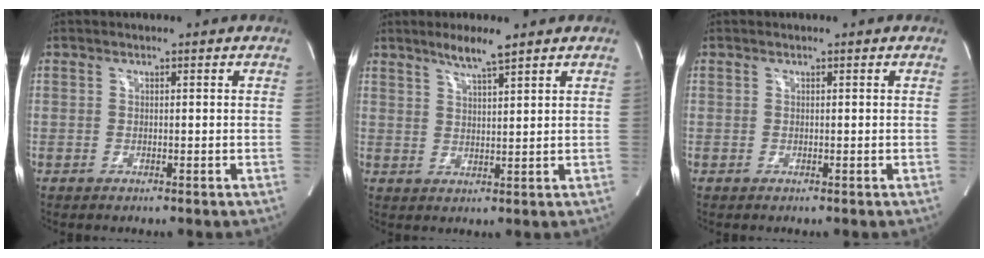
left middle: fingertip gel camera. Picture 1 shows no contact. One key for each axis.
{"total": 4.8, "fx": 3.7, "fy": 0.0, "fz": 3.1, "tx": -0.062, "ty": -0.001, "tz": 0.069}
{"total": 0.0}